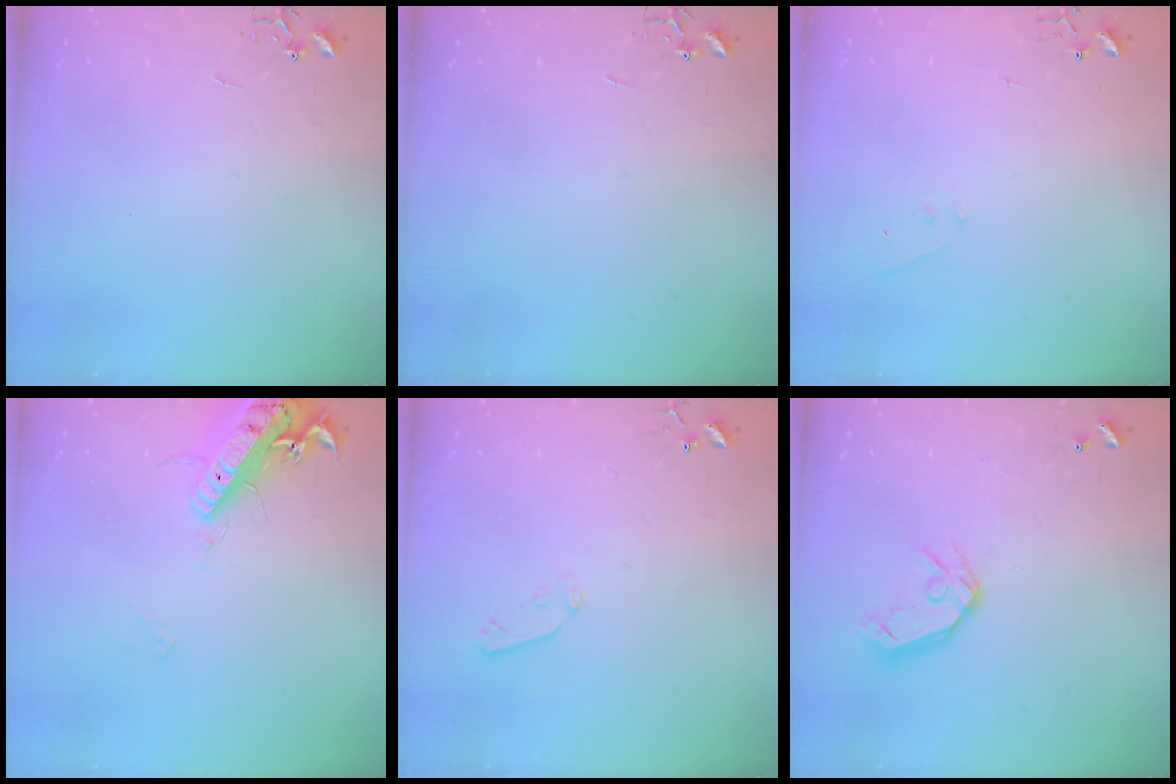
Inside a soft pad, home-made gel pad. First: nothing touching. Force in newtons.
{"total": 0.0}
{"total": 4.0, "press": 4.0, "slide": 0.2}
{"total": 17.1, "press": 16.8, "slide": 3.3}
{"total": 5.4, "press": 5.4, "slide": 0.8}
{"total": 10.4, "press": 10.2, "slide": 1.6}